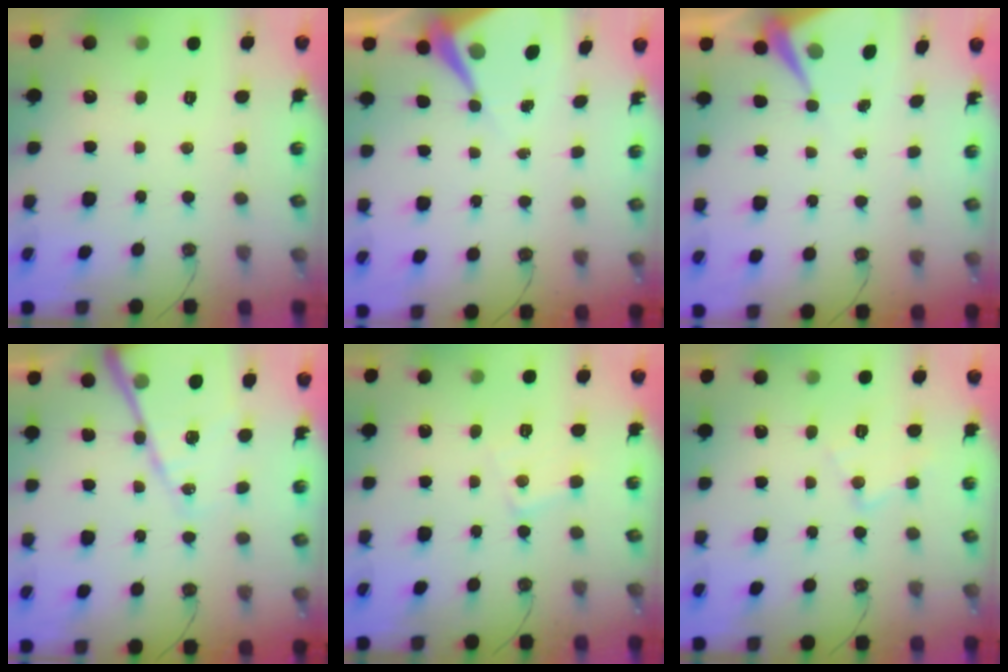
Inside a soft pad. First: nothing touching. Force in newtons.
{"total": 7.0, "press": 7.0, "slide": 0.3}
{"total": 6.6, "press": 6.6, "slide": 0.5}
{"total": 19.4, "press": 19.3, "slide": 2.0}
{"total": 6.8, "press": 6.7, "slide": 0.7}
{"total": 7.8, "press": 7.7, "slide": 0.4}